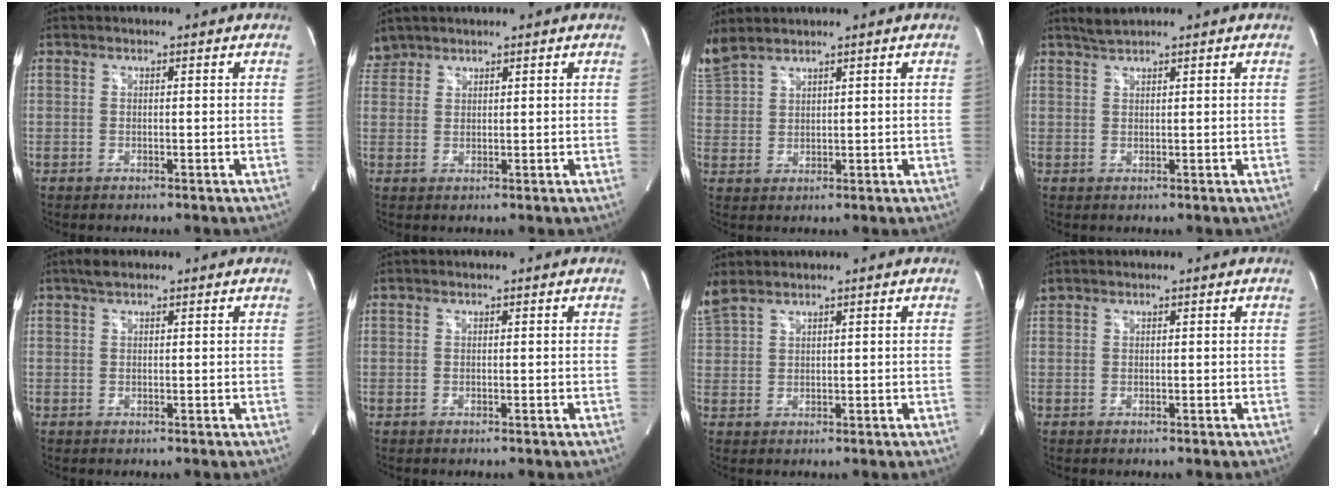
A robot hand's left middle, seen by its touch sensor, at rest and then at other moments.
{"total": 2.7, "force": [2.5, 1.0, -0.3], "torque": [0.003, 0.015, 0.051]}
{"total": 5.1, "force": [4.8, 0.7, 1.6], "torque": [-0.057, 0.017, 0.115]}
{"total": 1.8, "force": [1.7, -0.3, 0.6], "torque": [-0.014, 0.004, 0.038]}
{"total": 1.7, "force": [1.3, 0.5, 1.0], "torque": [-0.022, 0.011, 0.023]}
{"total": 0.0}
{"total": 3.5, "force": [3.2, 0.5, 1.4], "torque": [-0.051, 0.023, 0.080]}
{"total": 0.6, "force": [0.5, 0.2, 0.0], "torque": [-0.009, 0.017, 0.015]}